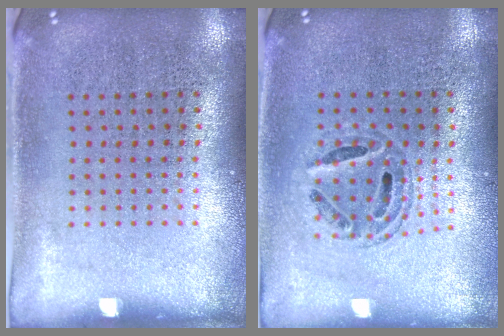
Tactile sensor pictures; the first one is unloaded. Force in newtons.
{"total": 0.7, "press": 0.7, "slide": 0.3}